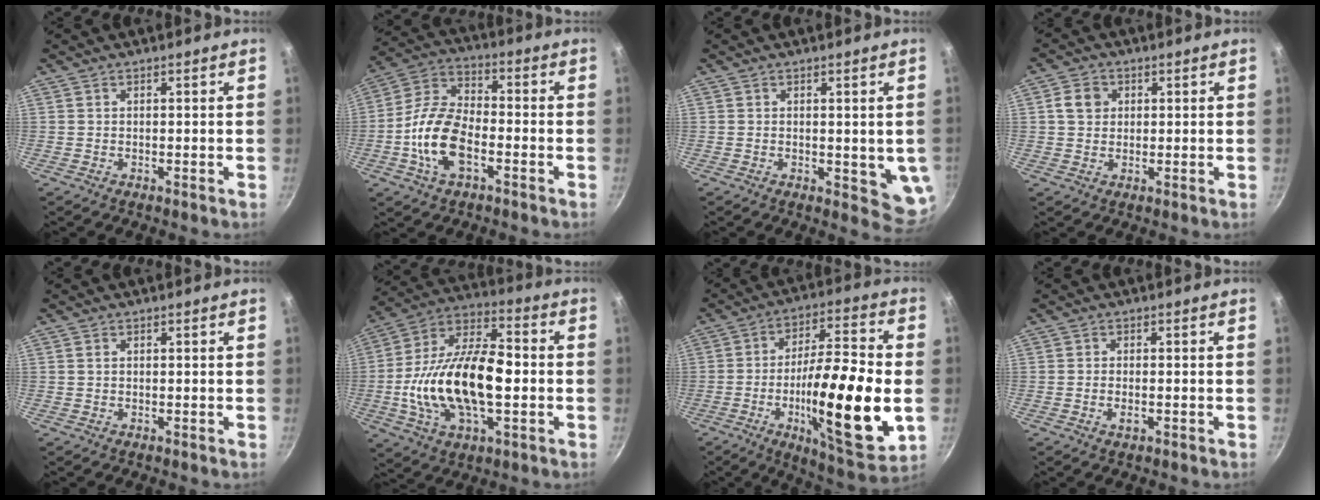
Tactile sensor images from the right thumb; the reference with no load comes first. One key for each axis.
{"total": 13.7, "fx": -4.1, "fy": 7.3, "fz": 10.8, "tx": -0.200, "ty": 0.039, "tz": -0.093}
{"total": 6.1, "fx": 0.5, "fy": 3.0, "fz": 5.3, "tx": -0.053, "ty": -0.022, "tz": 0.008}
{"total": 4.3, "fx": 1.0, "fy": 3.7, "fz": 2.0, "tx": -0.016, "ty": 0.005, "tz": 0.013}
{"total": 0.7, "fx": 0.2, "fy": 0.5, "fz": 0.4, "tx": -0.008, "ty": 0.002, "tz": 0.003}
{"total": 22.7, "fx": -2.4, "fy": 11.9, "fz": 19.2, "tx": -0.338, "ty": 0.037, "tz": -0.048}
{"total": 23.8, "fx": -4.7, "fy": 6.3, "fz": 22.5, "tx": -0.355, "ty": 0.017, "tz": -0.073}
{"total": 2.0, "fx": -0.7, "fy": 0.9, "fz": 1.6, "tx": -0.036, "ty": 0.002, "tz": -0.015}